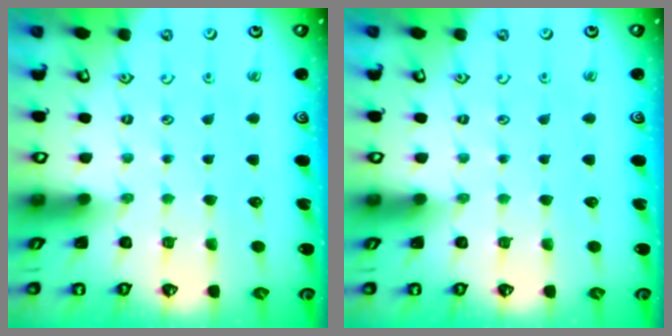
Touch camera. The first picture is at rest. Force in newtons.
{"total": 0.0}